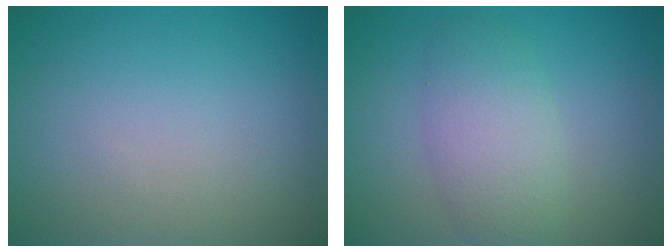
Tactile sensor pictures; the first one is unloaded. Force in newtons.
{"total": 4.2, "press": 4.2, "slide": 0.1}